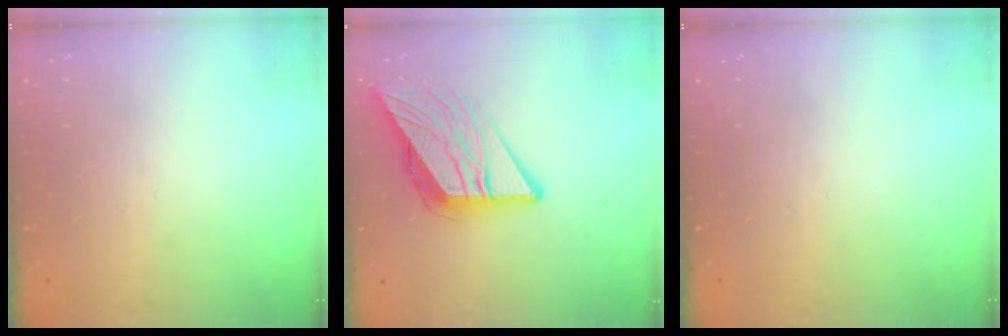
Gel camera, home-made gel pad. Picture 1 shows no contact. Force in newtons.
{"total": 13.7, "press": 13.6, "slide": 1.6}
{"total": 0.0}